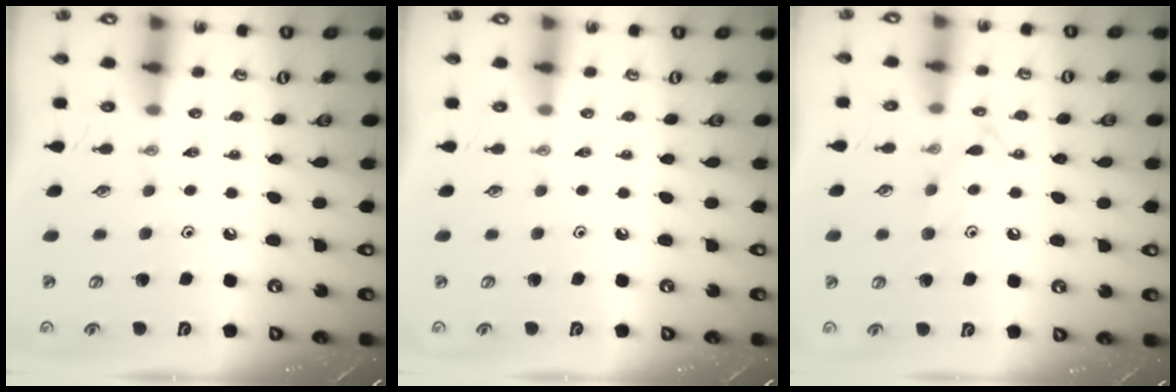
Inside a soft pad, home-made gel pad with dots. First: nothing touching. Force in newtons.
{"total": 0.0}
{"total": 10.6, "press": 10.5, "slide": 0.7}